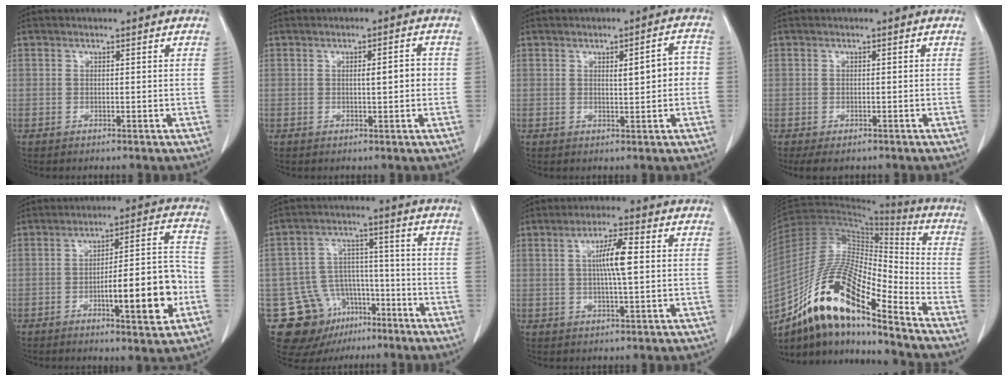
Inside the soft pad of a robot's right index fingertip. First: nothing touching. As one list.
[{"total": 3.0, "force": [0.0, 0.5, 3.0], "torque": [-0.047, 0.004, 0.000]}, {"total": 4.7, "force": [0.2, 1.0, 4.6], "torque": [-0.064, 0.014, 0.003]}, {"total": 3.0, "force": [-2.2, 1.5, 1.4], "torque": [-0.018, -0.005, -0.028]}, {"total": 13.5, "force": [-4.2, 2.3, 12.6], "torque": [-0.179, 0.016, -0.056]}, {"total": 12.7, "force": [-7.3, 9.5, 4.2], "torque": [-0.072, 0.050, -0.103]}, {"total": 5.9, "force": [0.8, 0.3, 5.9], "torque": [-0.104, 0.002, 0.012]}, {"total": 19.3, "force": [-12.6, 3.7, 14.2], "torque": [-0.281, 0.000, -0.222]}]